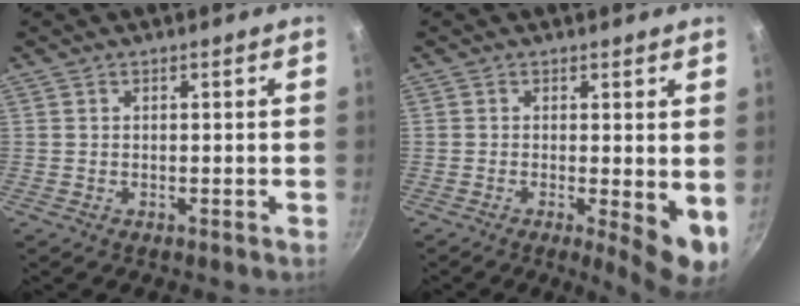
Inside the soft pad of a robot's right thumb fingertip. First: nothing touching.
{"total": 6.9, "force": [-0.4, 1.9, 6.6], "torque": [-0.083, -0.013, -0.003]}